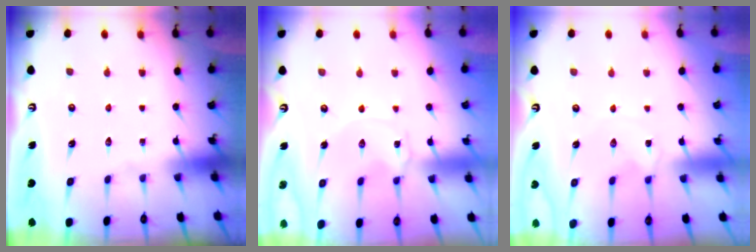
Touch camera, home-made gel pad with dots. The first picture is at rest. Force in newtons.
{"total": 0.0}
{"total": 0.0}